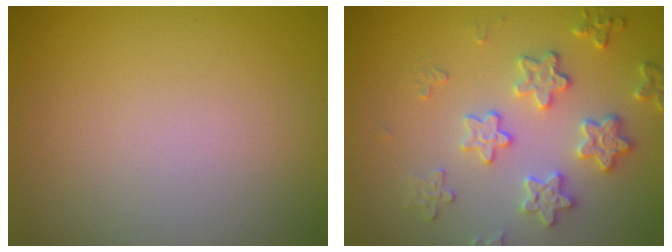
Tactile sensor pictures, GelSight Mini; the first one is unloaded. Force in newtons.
{"total": 3.7, "press": 3.7, "slide": 0.3}